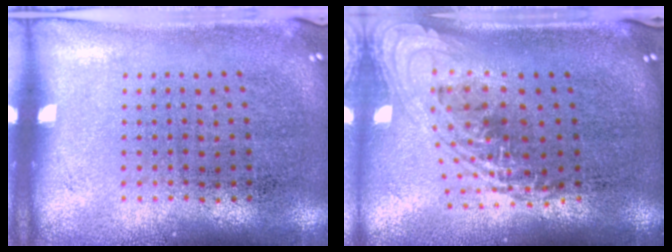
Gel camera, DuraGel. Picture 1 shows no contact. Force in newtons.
{"total": 2.2, "press": 1.6, "slide": 1.5}